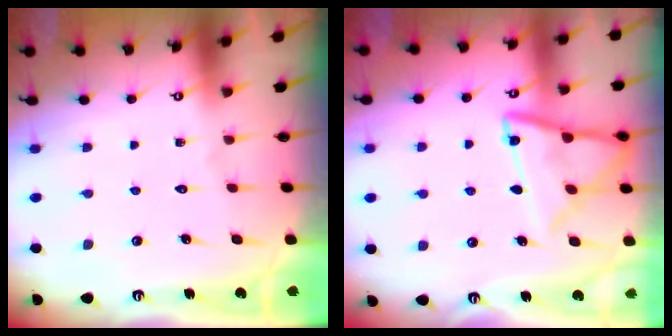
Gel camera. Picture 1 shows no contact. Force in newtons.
{"total": 14.2, "press": 14.2, "slide": 0.9}